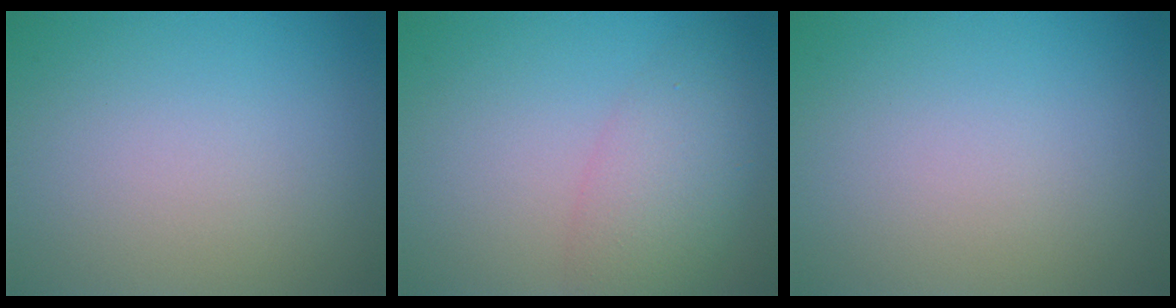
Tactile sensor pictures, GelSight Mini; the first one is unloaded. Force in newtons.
{"total": 4.6, "press": 4.6, "slide": 0.3}
{"total": 0.0}